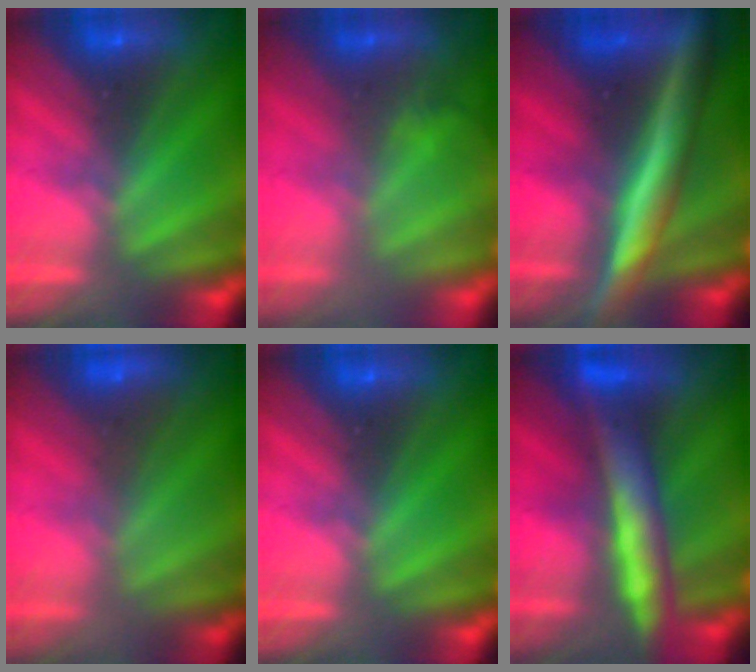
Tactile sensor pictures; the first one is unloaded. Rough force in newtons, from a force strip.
{"total": 2.9}
{"total": 10.8}
{"total": 2.4}
{"total": 0.0}
{"total": 8.5}